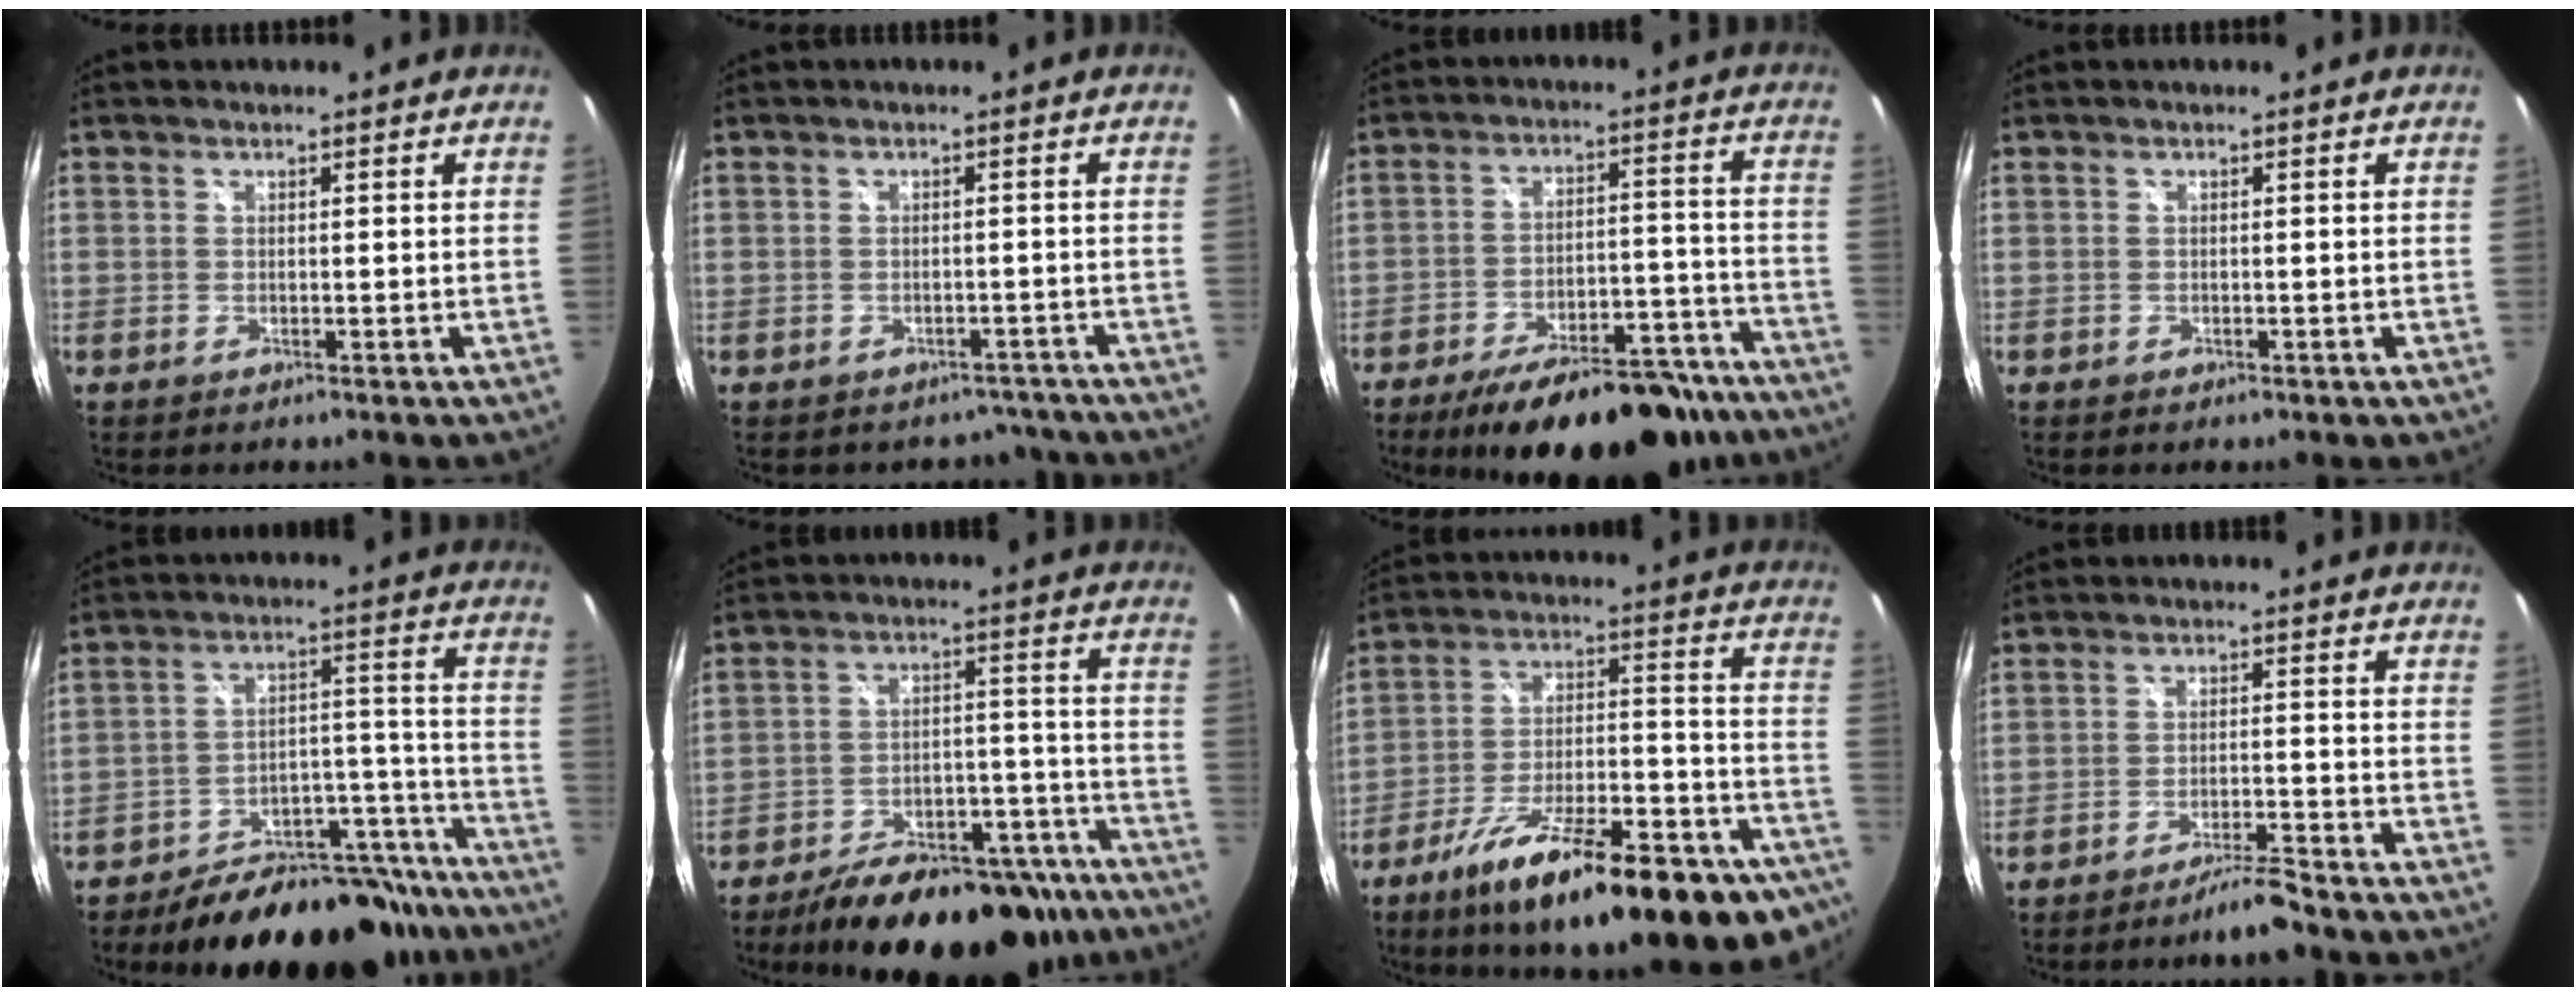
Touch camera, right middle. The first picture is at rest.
{"total": 4.8, "force": [-3.8, 2.9, 0.5], "torque": [0.002, 0.018, -0.035]}
{"total": 22.6, "force": [-18.0, 7.9, 11.2], "torque": [-0.176, 0.005, -0.234]}
{"total": 0.7, "force": [-0.3, 0.5, 0.4], "torque": [-0.006, -0.004, -0.003]}
{"total": 23.5, "force": [-20.5, 8.5, 7.6], "torque": [-0.094, 0.055, -0.262]}
{"total": 24.0, "force": [-19.0, 9.3, 11.2], "torque": [-0.176, 0.019, -0.240]}
{"total": 30.4, "force": [-21.6, 8.4, 19.6], "torque": [-0.281, -0.026, -0.305]}
{"total": 5.2, "force": [-4.8, -0.5, 1.9], "torque": [-0.052, -0.002, -0.083]}